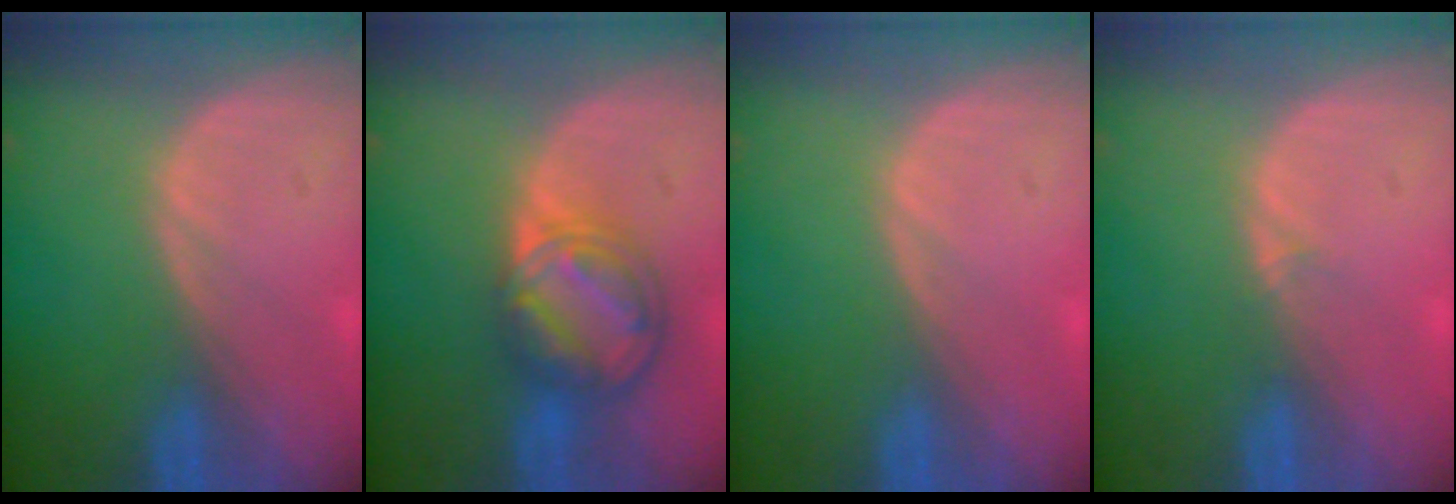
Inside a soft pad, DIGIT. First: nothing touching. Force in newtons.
{"total": 8.2, "press": 7.0, "slide": 4.1}
{"total": 0.0}
{"total": 0.9, "press": 0.5, "slide": 0.7}